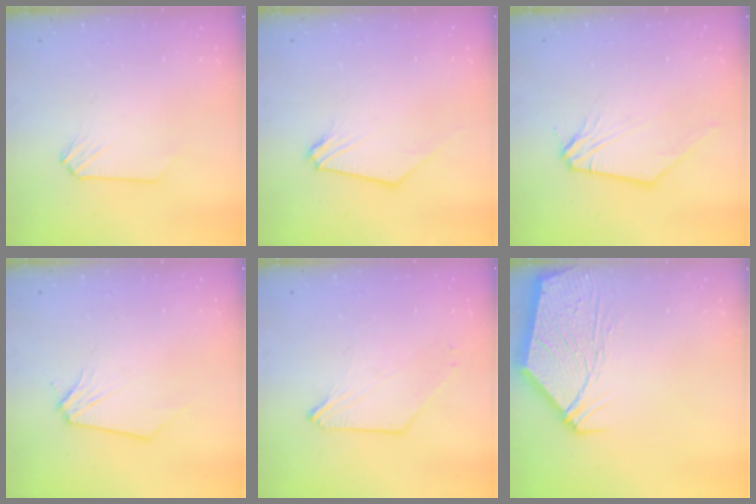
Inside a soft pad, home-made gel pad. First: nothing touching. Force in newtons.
{"total": 0.7, "press": 0.7, "slide": 0.1}
{"total": 2.4, "press": 2.3, "slide": 0.4}
{"total": 0.0}
{"total": 0.0}
{"total": 12.7, "press": 12.7, "slide": 1.4}